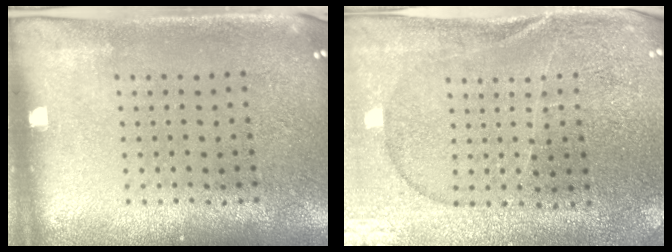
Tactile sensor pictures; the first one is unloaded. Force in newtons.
{"total": 1.1, "press": 1.1, "slide": 0.4}